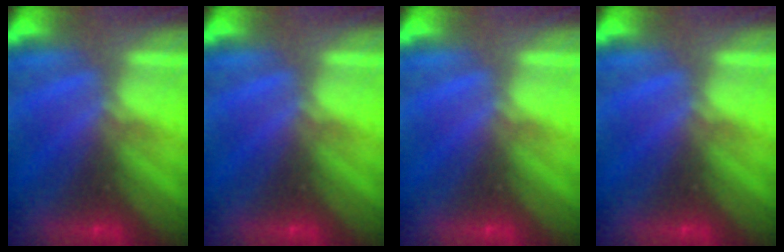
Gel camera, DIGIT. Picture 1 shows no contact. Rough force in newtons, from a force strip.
{"total": 0.0}
{"total": 0.0}
{"total": 0.0}